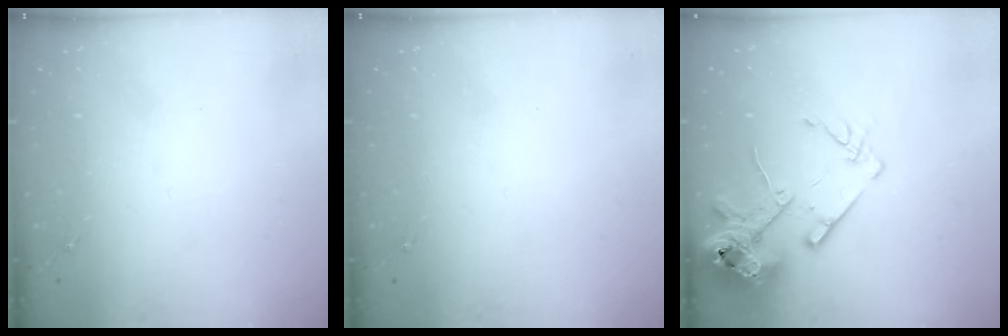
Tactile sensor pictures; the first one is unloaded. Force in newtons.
{"total": 0.0}
{"total": 15.2, "press": 14.9, "slide": 2.8}